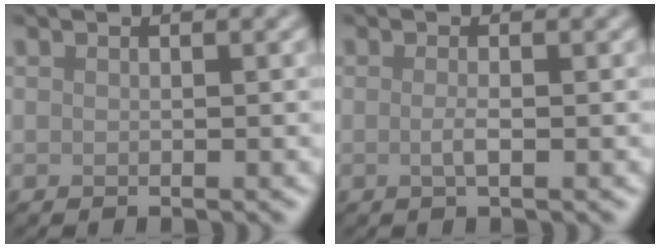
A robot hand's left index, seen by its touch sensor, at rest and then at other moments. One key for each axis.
{"total": 1.3, "fx": -0.1, "fy": 0.4, "fz": 1.3, "tx": -0.023, "ty": -0.002, "tz": -0.005}